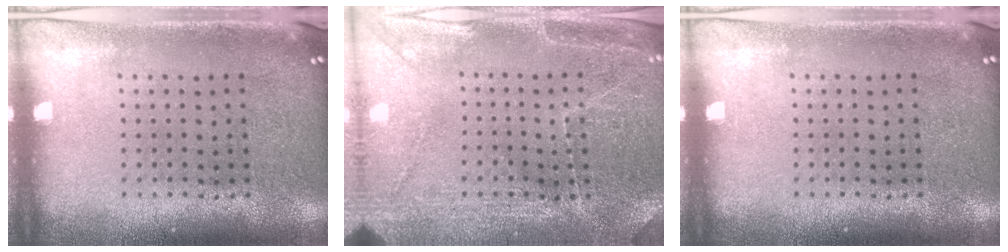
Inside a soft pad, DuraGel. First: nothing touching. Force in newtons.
{"total": 2.9, "press": 2.9, "slide": 0.2}
{"total": 0.0}